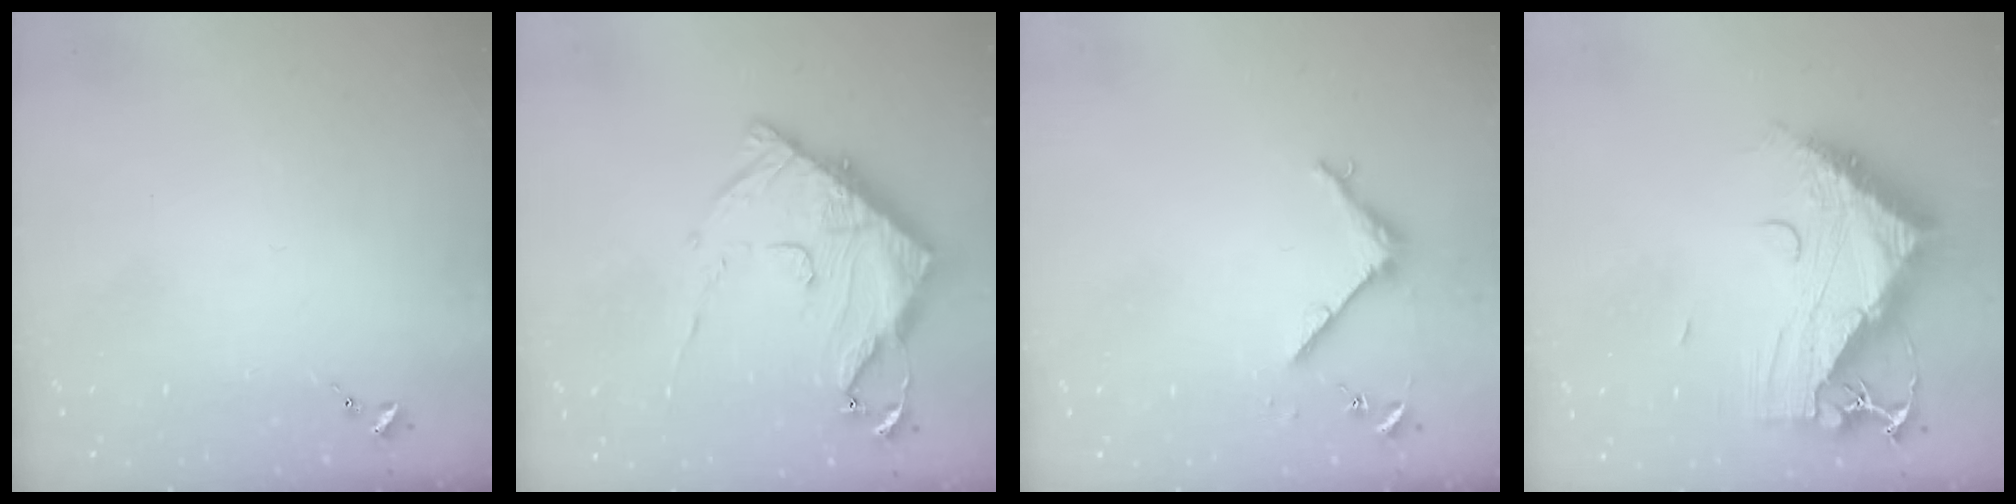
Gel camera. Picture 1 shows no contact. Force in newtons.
{"total": 16.0, "press": 16.0, "slide": 1.2}
{"total": 4.5, "press": 4.5, "slide": 0.5}
{"total": 15.7, "press": 15.6, "slide": 1.5}